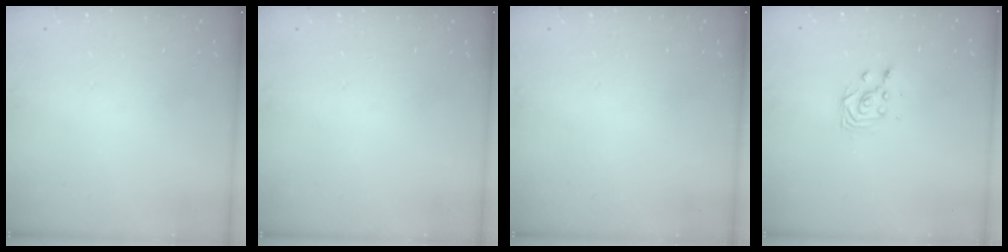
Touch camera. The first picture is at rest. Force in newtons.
{"total": 0.0}
{"total": 0.0}
{"total": 2.8, "press": 2.8, "slide": 0.3}